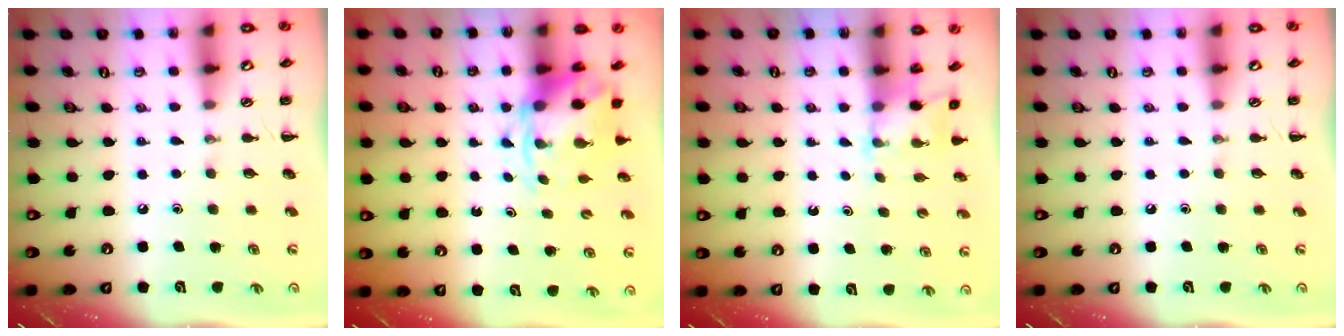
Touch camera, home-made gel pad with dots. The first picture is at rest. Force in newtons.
{"total": 4.4, "press": 4.2, "slide": 1.0}
{"total": 2.3, "press": 2.2, "slide": 0.7}
{"total": 0.0}